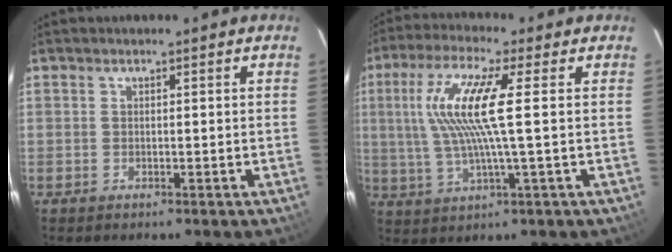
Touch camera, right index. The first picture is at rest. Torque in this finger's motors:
{"motor_torque": [1.33, -0.07, 0.75, 0.21]}